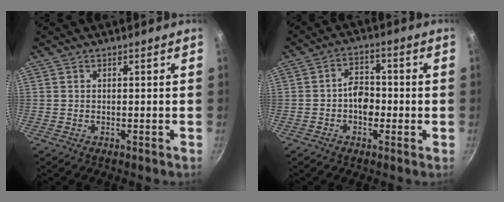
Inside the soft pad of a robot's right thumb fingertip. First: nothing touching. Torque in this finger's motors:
{"motor_torque": [0.91, 0.82, 0.78, -0.48, 0.02]}